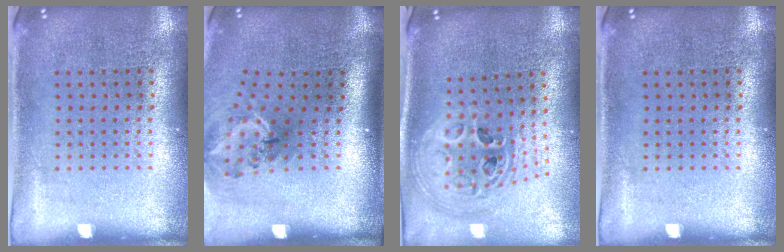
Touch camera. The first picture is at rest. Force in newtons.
{"total": 1.7, "press": 1.2, "slide": 1.3}
{"total": 2.6, "press": 1.9, "slide": 1.8}
{"total": 0.0}